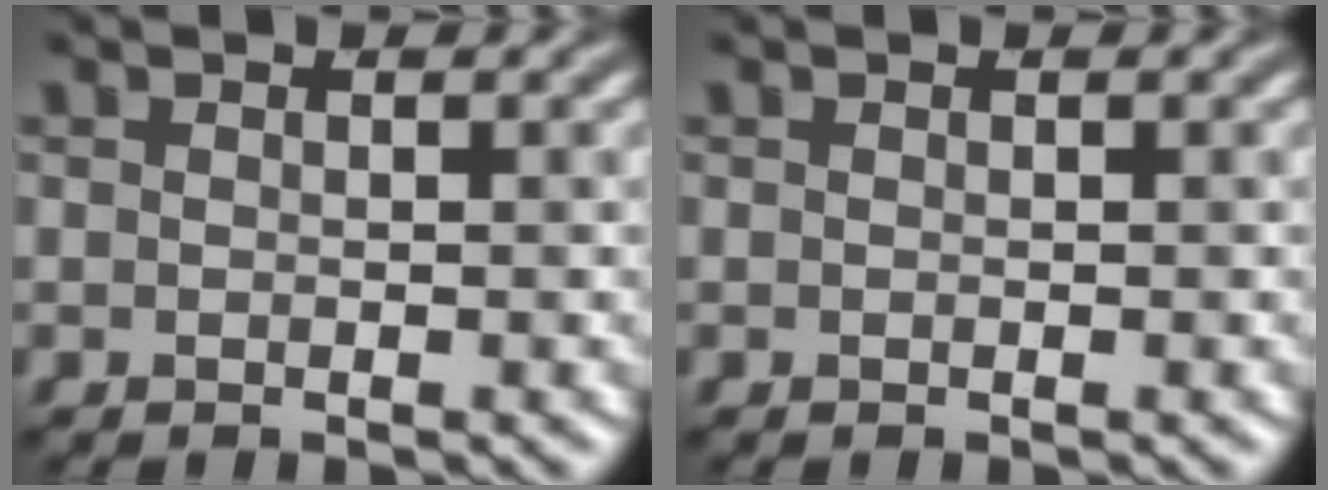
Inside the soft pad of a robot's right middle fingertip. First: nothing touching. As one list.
[{"total": 0.0}]